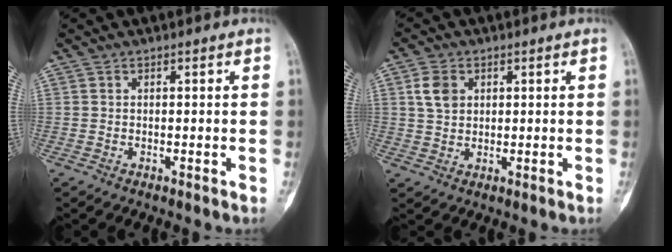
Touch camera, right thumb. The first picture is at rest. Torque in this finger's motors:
{"motor_torque": [0.80, 0.51, 0.10, -0.68, 0.05]}